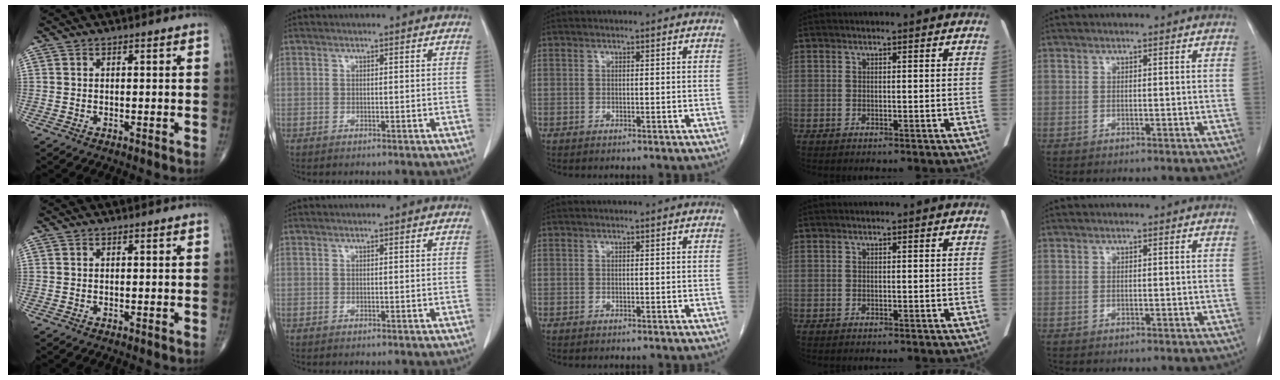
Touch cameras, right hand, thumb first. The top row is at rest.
{}